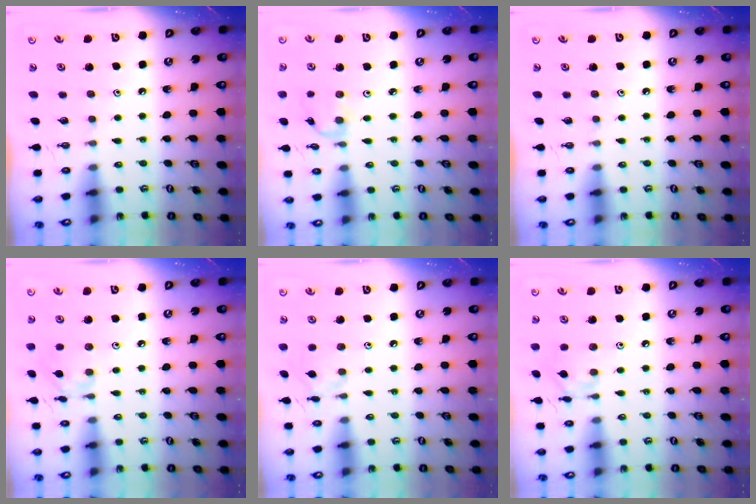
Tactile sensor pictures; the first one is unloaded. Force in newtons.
{"total": 2.6, "press": 2.6, "slide": 0.3}
{"total": 0.0}
{"total": 3.6, "press": 3.6, "slide": 0.4}
{"total": 1.8, "press": 1.8, "slide": 0.4}
{"total": 5.2, "press": 5.2, "slide": 0.3}